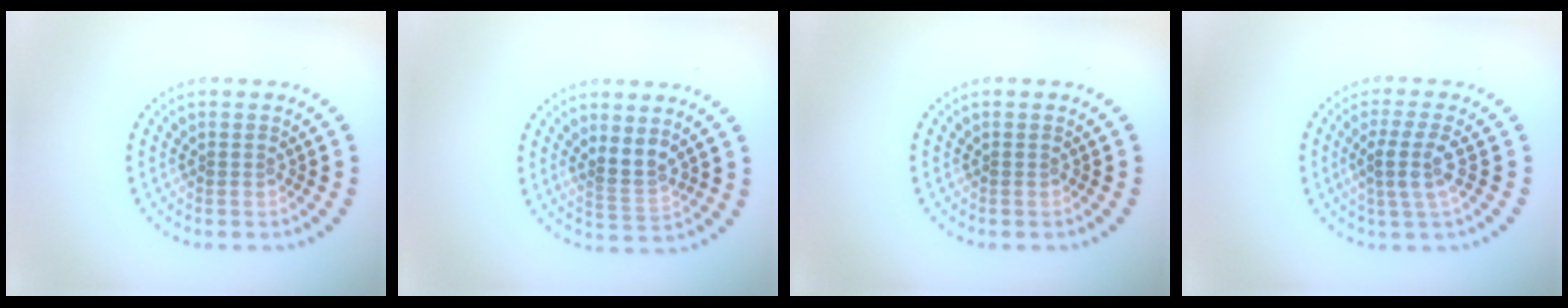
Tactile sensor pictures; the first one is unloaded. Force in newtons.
{"total": 2.0, "press": 1.8, "slide": 1.0}
{"total": 0.0}
{"total": 2.9, "press": 2.4, "slide": 1.7}